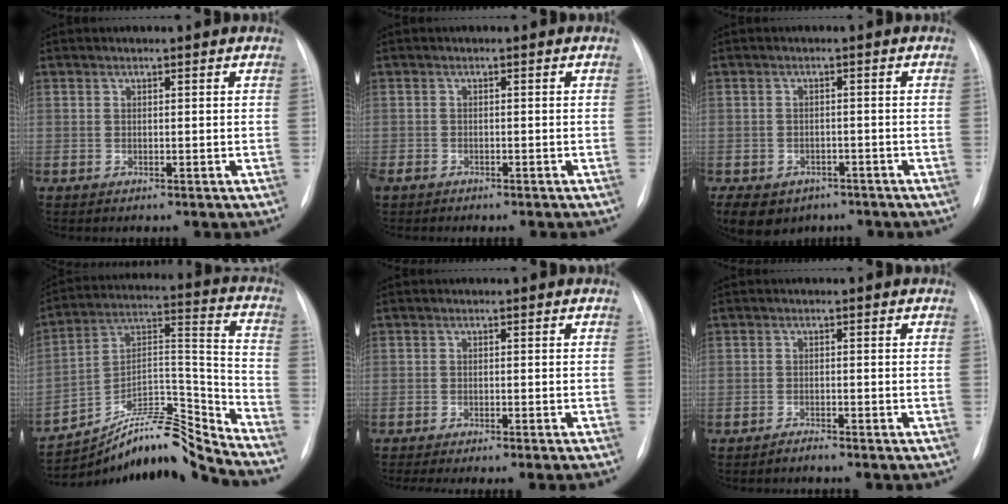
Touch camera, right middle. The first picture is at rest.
{"total": 2.3, "force": [-1.8, 1.2, 0.7], "torque": [-0.011, 0.000, -0.025]}
{"total": 16.7, "force": [-9.0, 12.5, 6.3], "torque": [-0.204, -0.009, -0.107]}
{"total": 13.9, "force": [-13.4, -1.4, 3.2], "torque": [-0.043, 0.069, -0.234]}
{"total": 4.8, "force": [-4.0, -0.8, 2.5], "torque": [-0.024, -0.006, -0.059]}
{"total": 1.0, "force": [-1.0, -0.2, 0.2], "torque": [-0.005, -0.002, -0.017]}